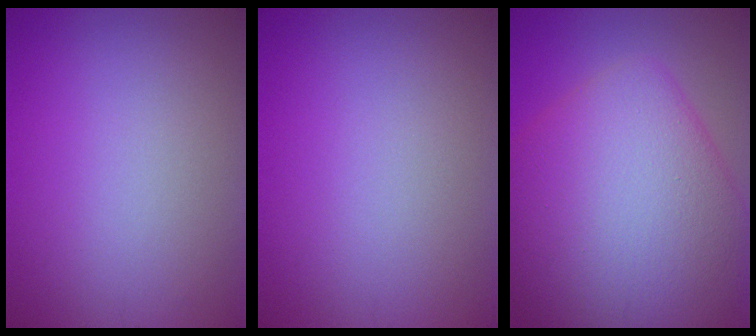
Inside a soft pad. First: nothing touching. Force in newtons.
{"total": 0.0}
{"total": 12.7, "press": 12.7, "slide": 0.2}